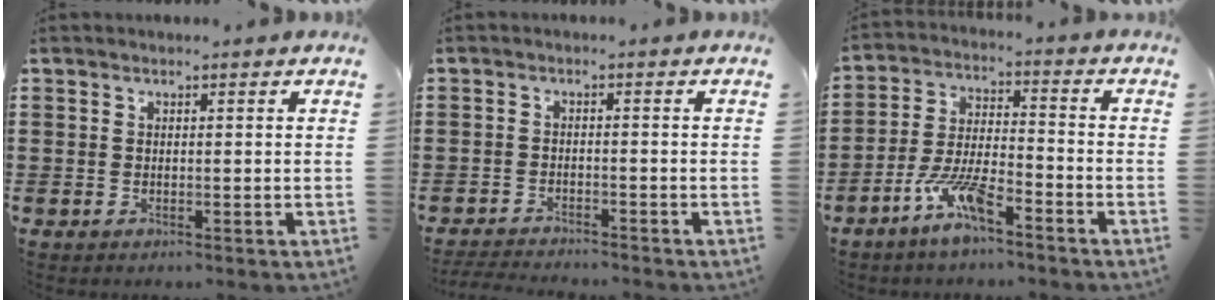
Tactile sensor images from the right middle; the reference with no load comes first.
{"total": 2.8, "force": [-2.8, 0.1, 0.3], "torque": [-0.015, -0.004, -0.061]}
{"total": 7.9, "force": [-5.5, 1.7, 5.5], "torque": [-0.128, -0.006, -0.107]}